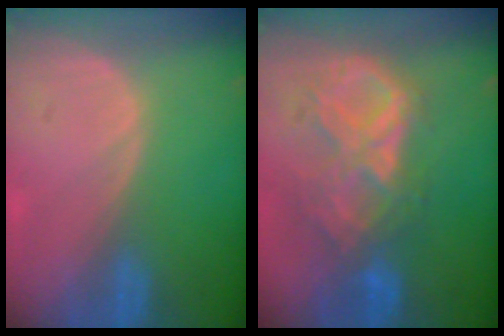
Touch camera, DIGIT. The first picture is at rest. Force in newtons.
{"total": 9.3, "press": 8.0, "slide": 4.9}